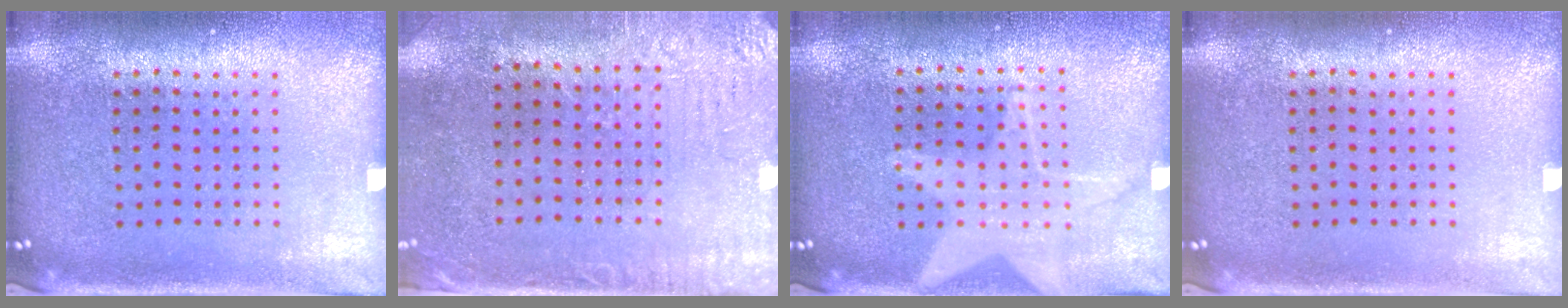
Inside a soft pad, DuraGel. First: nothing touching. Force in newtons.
{"total": 3.2, "press": 2.5, "slide": 2.1}
{"total": 1.2, "press": 1.2, "slide": 0.3}
{"total": 0.0}